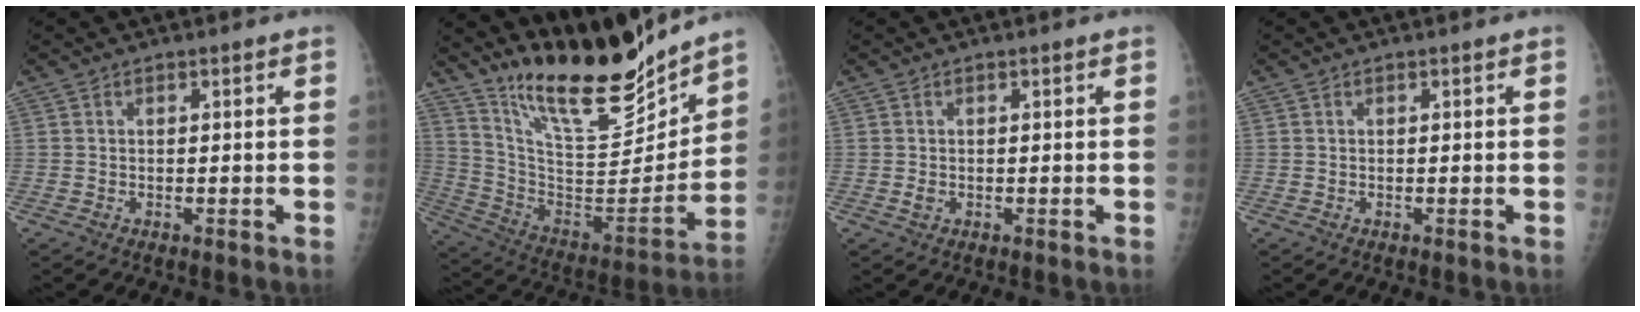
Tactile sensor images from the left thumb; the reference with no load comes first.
{"total": 23.2, "force": [19.4, 5.4, 11.7], "torque": [-0.156, -0.114, 0.332]}
{"total": 1.1, "force": [0.1, 0.8, 0.7], "torque": [-0.010, -0.001, 0.003]}
{"total": 0.0}